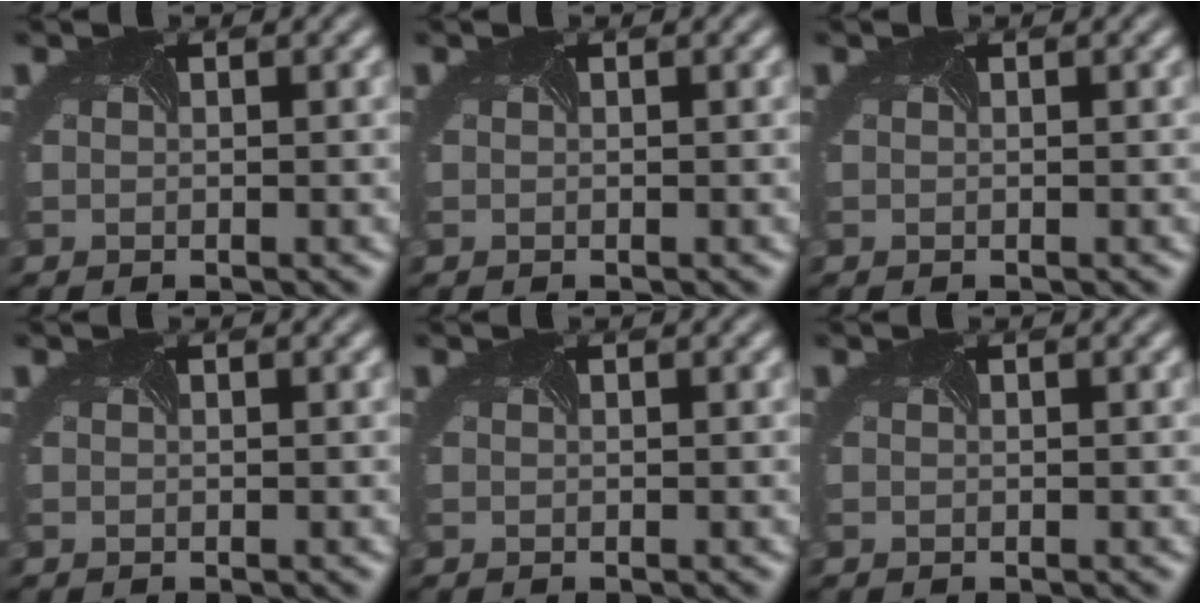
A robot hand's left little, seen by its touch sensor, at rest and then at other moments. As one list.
[{"total": 0.0}, {"total": 0.0}, {"total": 0.0}, {"total": 0.0}, {"total": 0.0}]